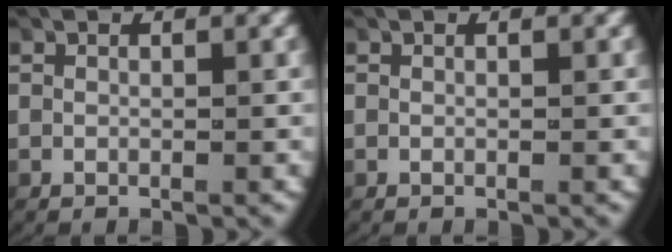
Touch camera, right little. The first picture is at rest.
{"total": 0.0}